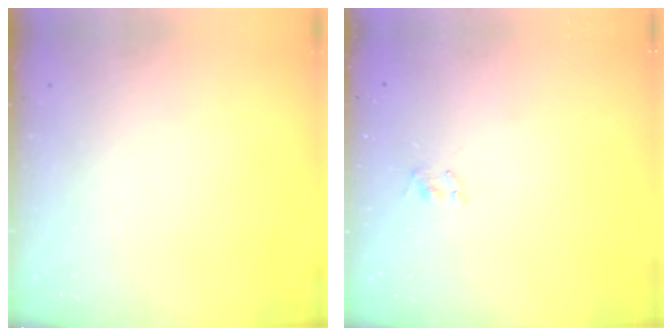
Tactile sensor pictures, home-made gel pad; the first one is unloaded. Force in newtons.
{"total": 1.0, "press": 0.6, "slide": 0.8}